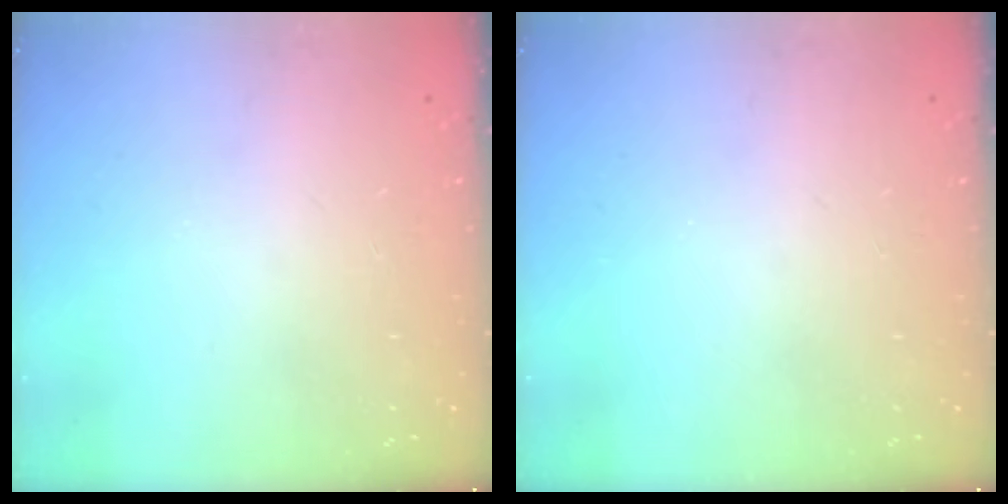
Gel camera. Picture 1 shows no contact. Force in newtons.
{"total": 0.0}